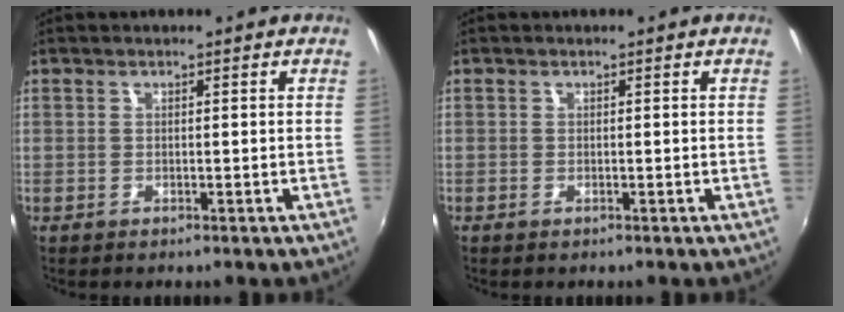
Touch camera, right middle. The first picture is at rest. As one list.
[{"total": 0.0}]